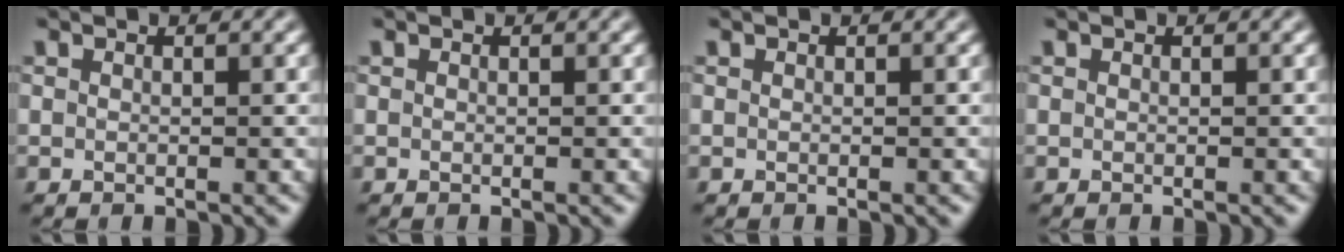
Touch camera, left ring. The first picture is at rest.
{"total": 0.0}
{"total": 0.0}
{"total": 0.0}